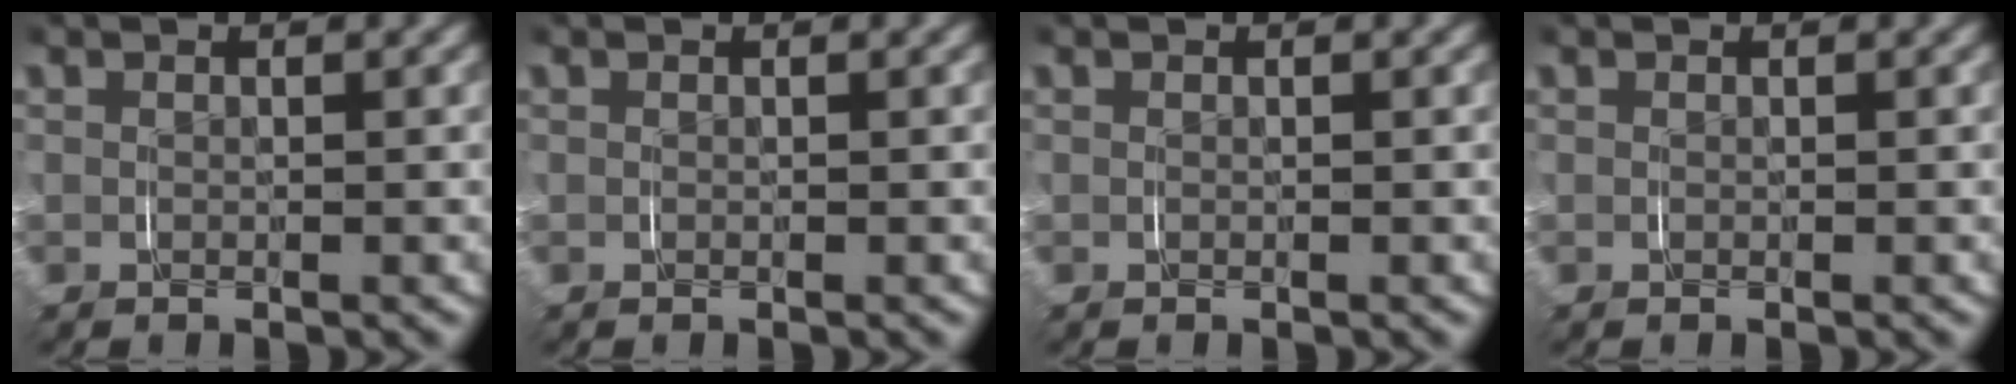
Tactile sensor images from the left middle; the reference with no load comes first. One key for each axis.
{"total": 0.0}
{"total": 0.0}
{"total": 0.0}